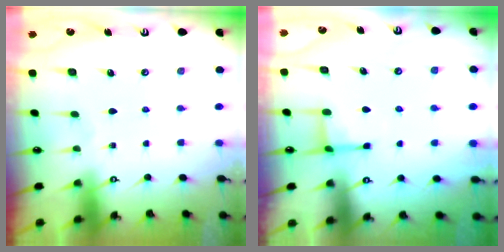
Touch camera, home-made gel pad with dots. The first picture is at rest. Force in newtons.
{"total": 2.5, "press": 2.3, "slide": 0.8}